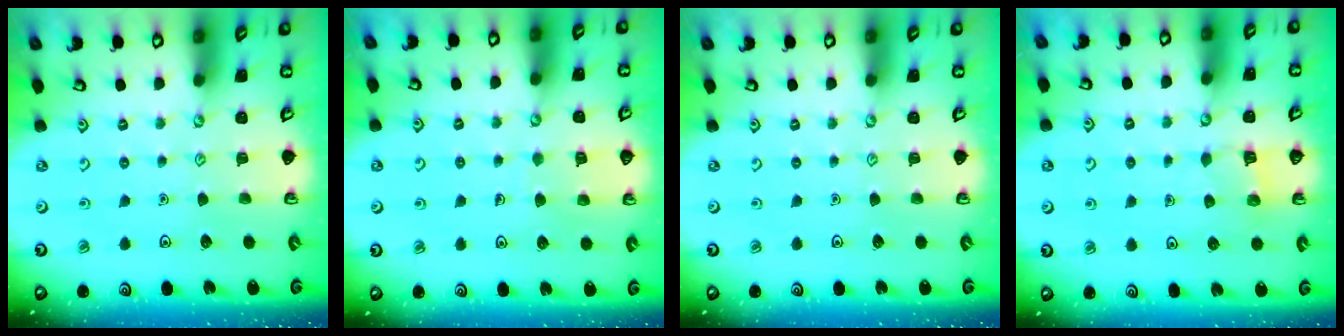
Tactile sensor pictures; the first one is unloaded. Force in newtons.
{"total": 6.1, "press": 6.1, "slide": 0.4}
{"total": 0.0}
{"total": 4.1, "press": 4.1, "slide": 0.4}